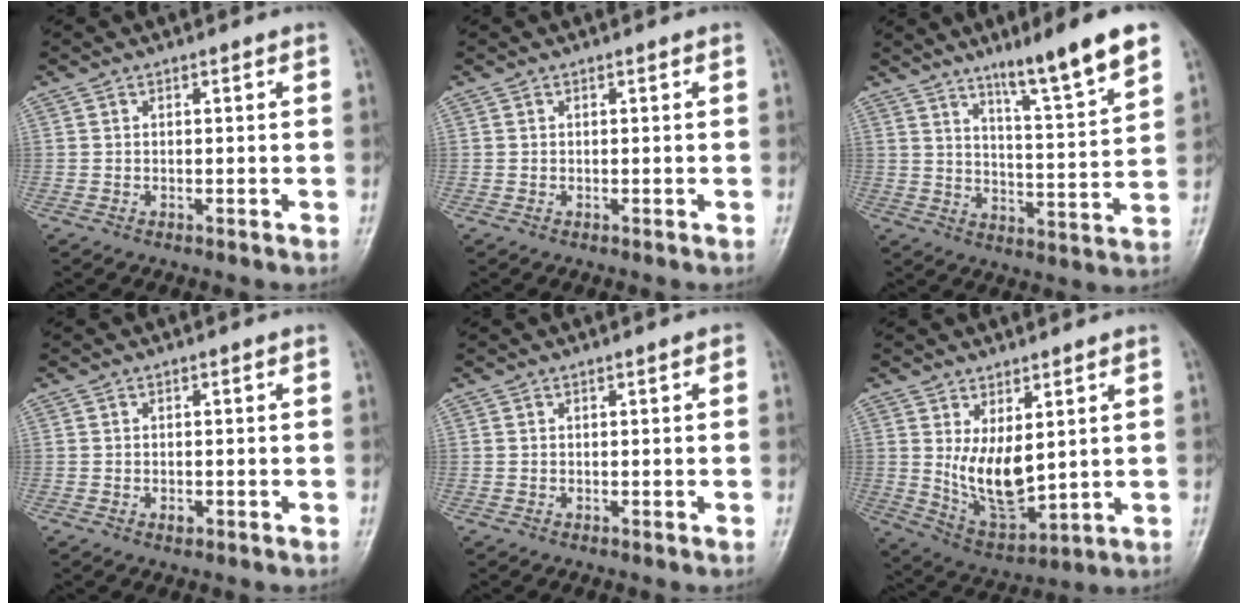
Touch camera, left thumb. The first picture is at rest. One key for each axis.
{"total": 0.0}
{"total": 13.5, "fx": 9.2, "fy": 0.9, "fz": 9.9, "tx": -0.145, "ty": -0.055, "tz": 0.146}
{"total": 1.1, "fx": -0.4, "fy": 0.7, "fz": 0.7, "tx": -0.009, "ty": 0.000, "tz": -0.005}
{"total": 0.6, "fx": 0.2, "fy": 0.3, "fz": 0.5, "tx": -0.005, "ty": 0.002, "tz": 0.001}
{"total": 10.0, "fx": 2.0, "fy": 4.9, "fz": 8.5, "tx": -0.134, "ty": -0.031, "tz": 0.060}